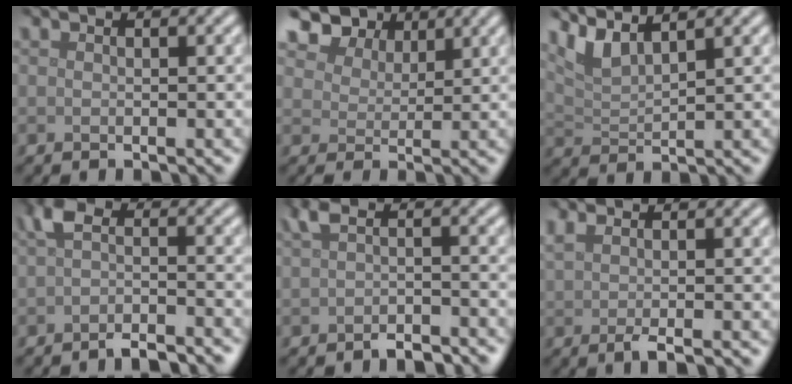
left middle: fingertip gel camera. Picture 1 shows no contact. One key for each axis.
{"total": 6.1, "fx": 4.5, "fy": 3.2, "fz": 2.5, "tx": -0.059, "ty": 0.007, "tz": 0.078}
{"total": 3.7, "fx": 3.0, "fy": 0.8, "fz": 2.1, "tx": -0.045, "ty": 0.005, "tz": 0.064}
{"total": 3.7, "fx": -2.1, "fy": 1.3, "fz": 2.8, "tx": -0.048, "ty": -0.008, "tz": -0.041}
{"total": 2.6, "fx": -1.4, "fy": 1.0, "fz": 2.0, "tx": -0.038, "ty": -0.004, "tz": -0.028}
{"total": 2.7, "fx": 0.2, "fy": 0.8, "fz": 2.6, "tx": -0.041, "ty": 0.004, "tz": 0.003}